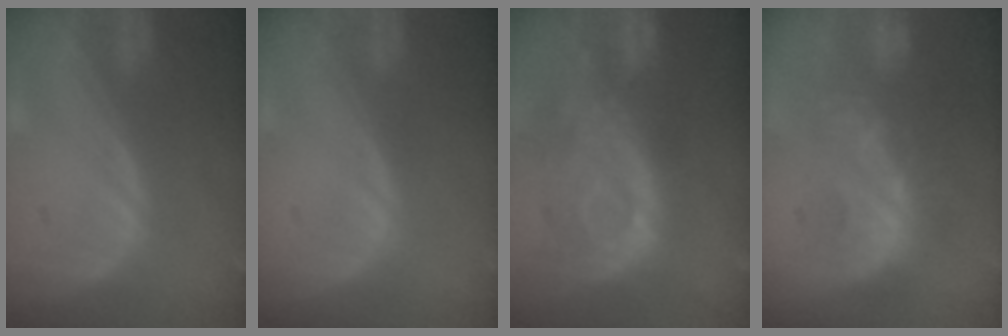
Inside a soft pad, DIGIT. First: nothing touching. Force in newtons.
{"total": 0.0}
{"total": 10.6, "press": 9.9, "slide": 3.9}
{"total": 9.0, "press": 8.6, "slide": 2.6}